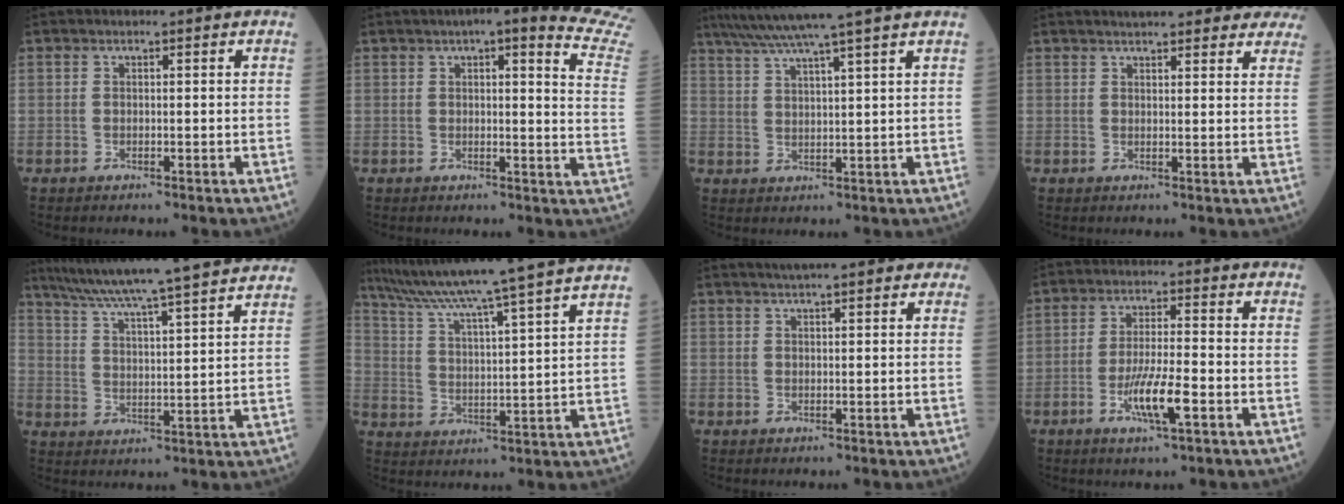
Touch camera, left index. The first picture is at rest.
{"total": 16.9, "force": [14.9, 0.8, 8.1], "torque": [-0.087, -0.060, 0.142]}
{"total": 10.6, "force": [8.8, -2.5, 5.4], "torque": [-0.091, 0.005, 0.130]}
{"total": 17.2, "force": [15.5, 3.6, 6.7], "torque": [-0.069, 0.014, 0.177]}
{"total": 24.4, "force": [21.9, -1.0, 10.8], "torque": [-0.182, -0.013, 0.300]}
{"total": 22.1, "force": [19.1, -2.7, 10.9], "torque": [-0.186, -0.025, 0.271]}
{"total": 9.8, "force": [8.1, 1.9, 5.3], "torque": [-0.066, 0.027, 0.097]}
{"total": 6.9, "force": [-2.8, 0.6, 6.3], "torque": [-0.123, -0.009, -0.052]}